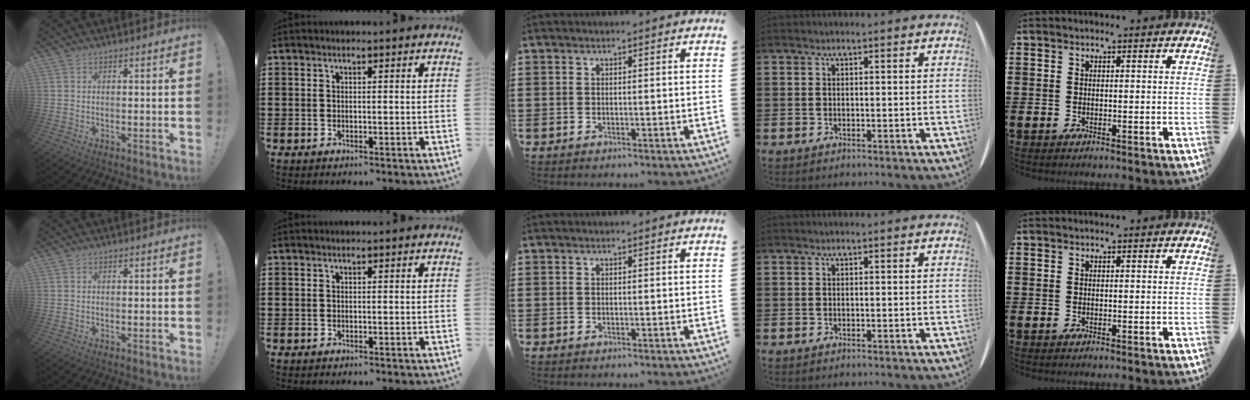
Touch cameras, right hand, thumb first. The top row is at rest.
{}